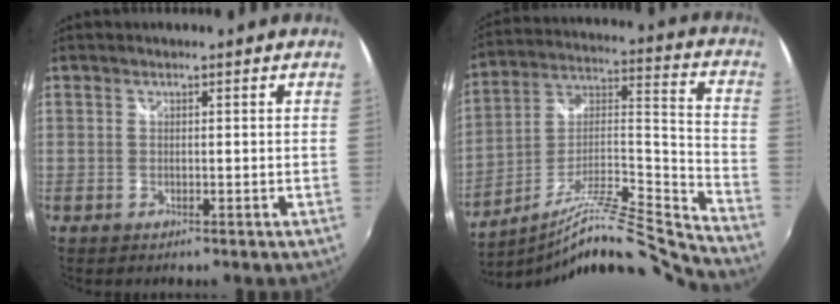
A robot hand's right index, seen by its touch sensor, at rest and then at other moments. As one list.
[{"total": 19.7, "force": [-17.7, -1.2, 8.5], "torque": [-0.118, 0.000, -0.299]}]